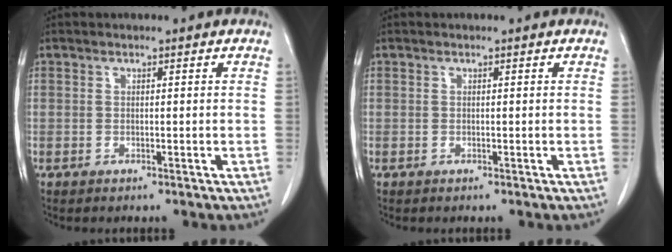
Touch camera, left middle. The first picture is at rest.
{"total": 0.0}